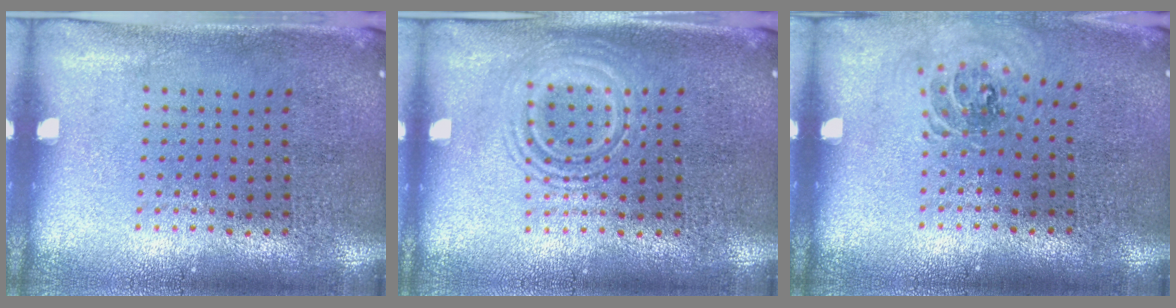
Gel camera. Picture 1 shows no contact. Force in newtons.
{"total": 2.7, "press": 2.7, "slide": 0.4}
{"total": 0.8, "press": 0.8, "slide": 0.1}